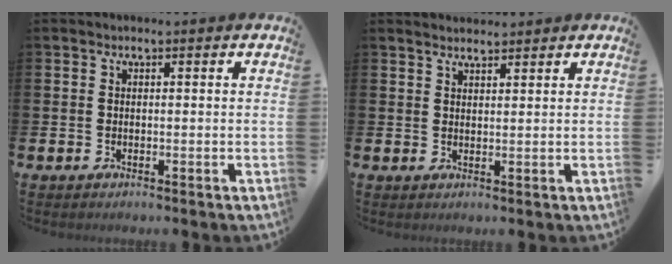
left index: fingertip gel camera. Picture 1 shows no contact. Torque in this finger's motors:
{"motor_torque": [-0.10, -0.05, -0.04, 0.00]}